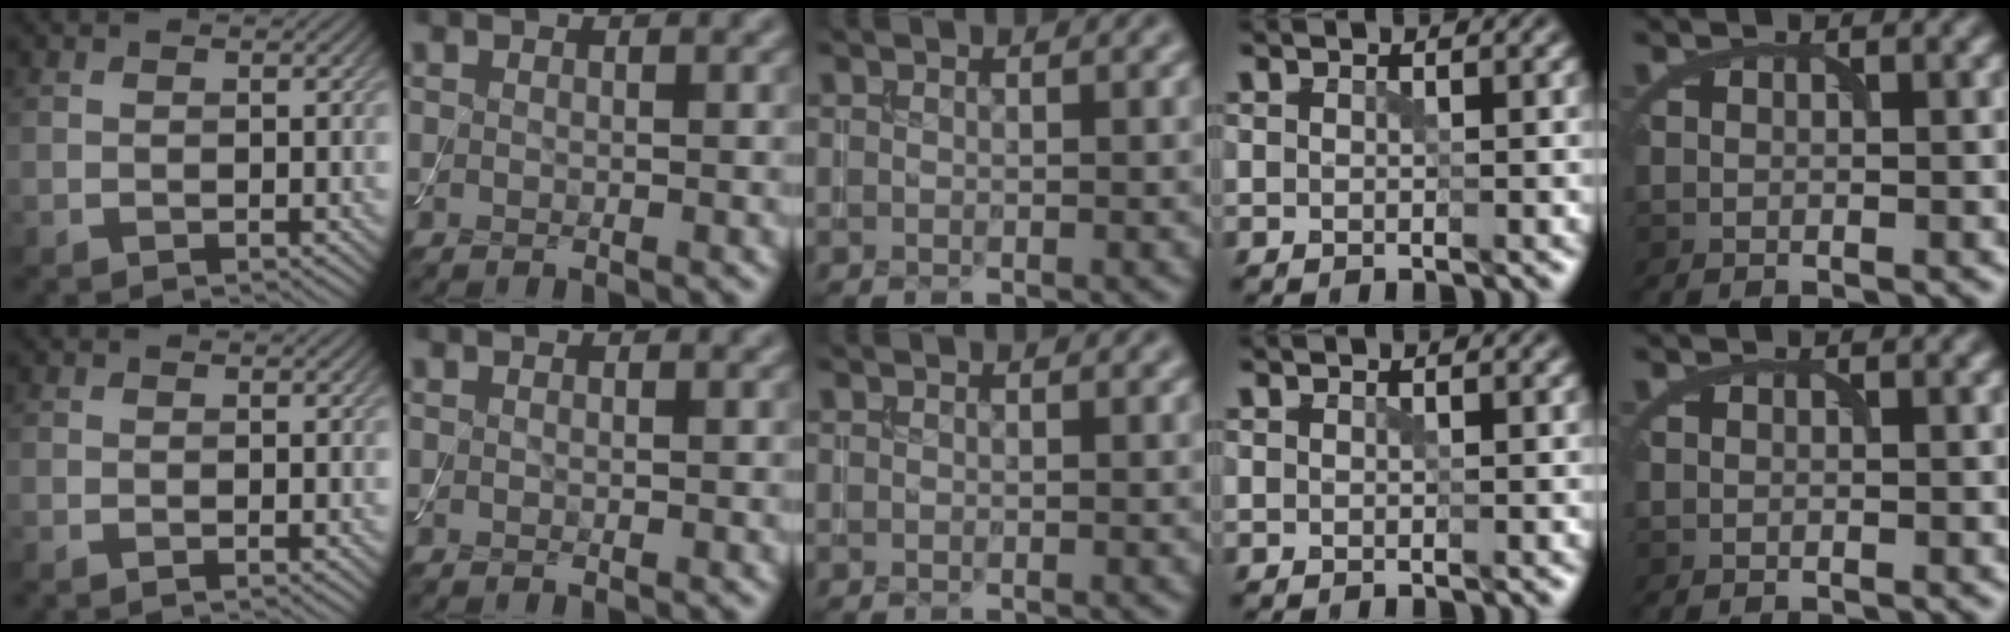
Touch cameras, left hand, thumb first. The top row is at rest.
{}